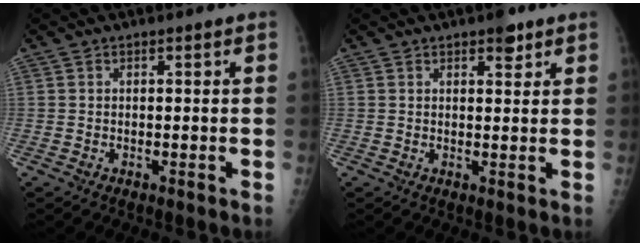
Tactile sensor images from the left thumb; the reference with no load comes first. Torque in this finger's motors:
{"motor_torque": [2.81, 2.22, 0.53, -0.12, 0.03]}